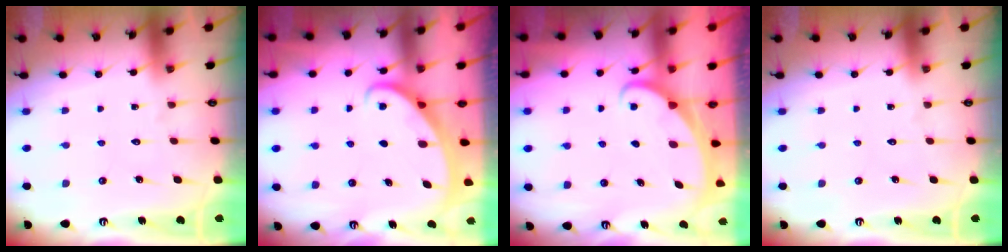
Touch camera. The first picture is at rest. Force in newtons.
{"total": 1.8, "press": 1.8, "slide": 0.1}
{"total": 1.7, "press": 1.7, "slide": 0.1}
{"total": 0.0}